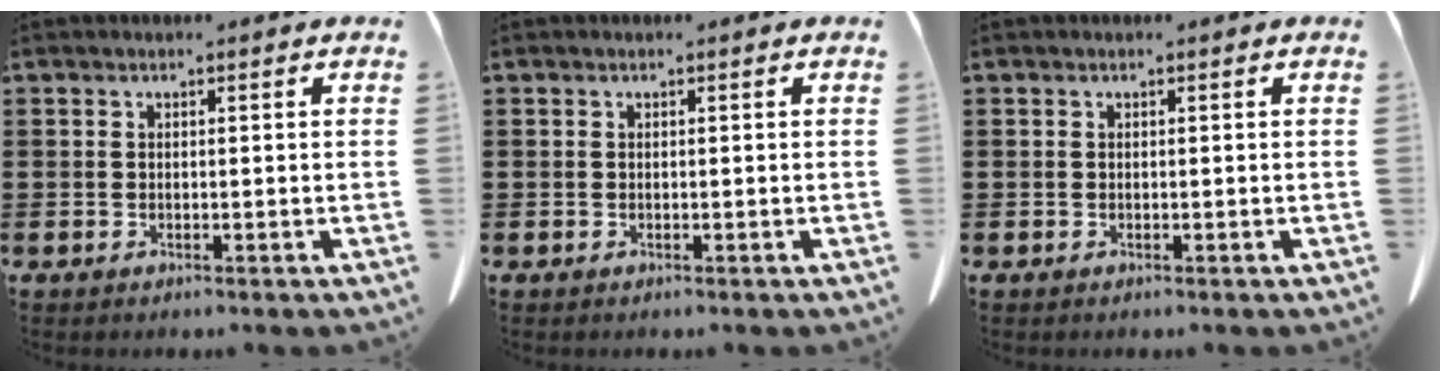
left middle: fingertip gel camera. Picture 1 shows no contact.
{"total": 0.0}
{"total": 0.0}